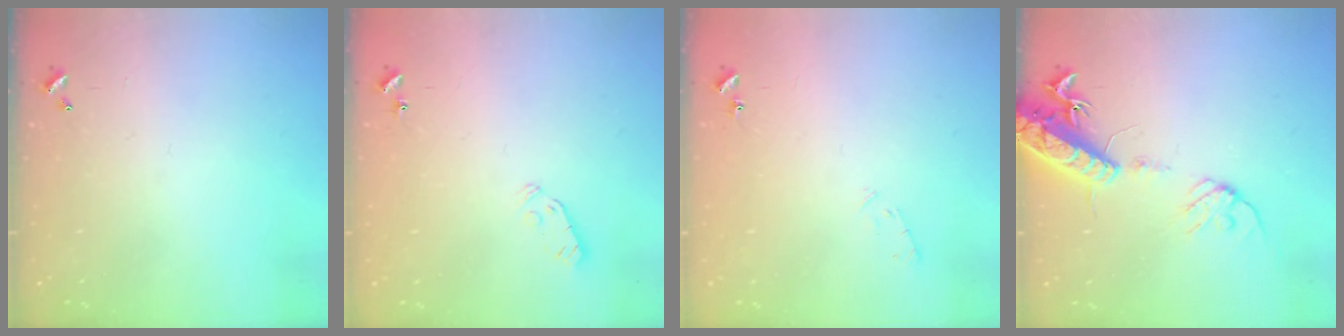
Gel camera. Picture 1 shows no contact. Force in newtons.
{"total": 3.8, "press": 3.7, "slide": 0.8}
{"total": 5.3, "press": 5.2, "slide": 0.9}
{"total": 16.1, "press": 15.7, "slide": 3.6}